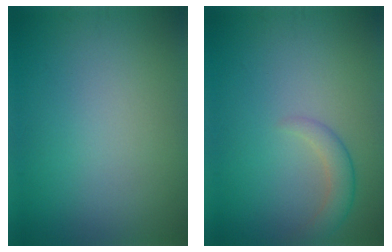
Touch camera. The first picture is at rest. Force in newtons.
{"total": 2.3, "press": 2.3, "slide": 0.1}